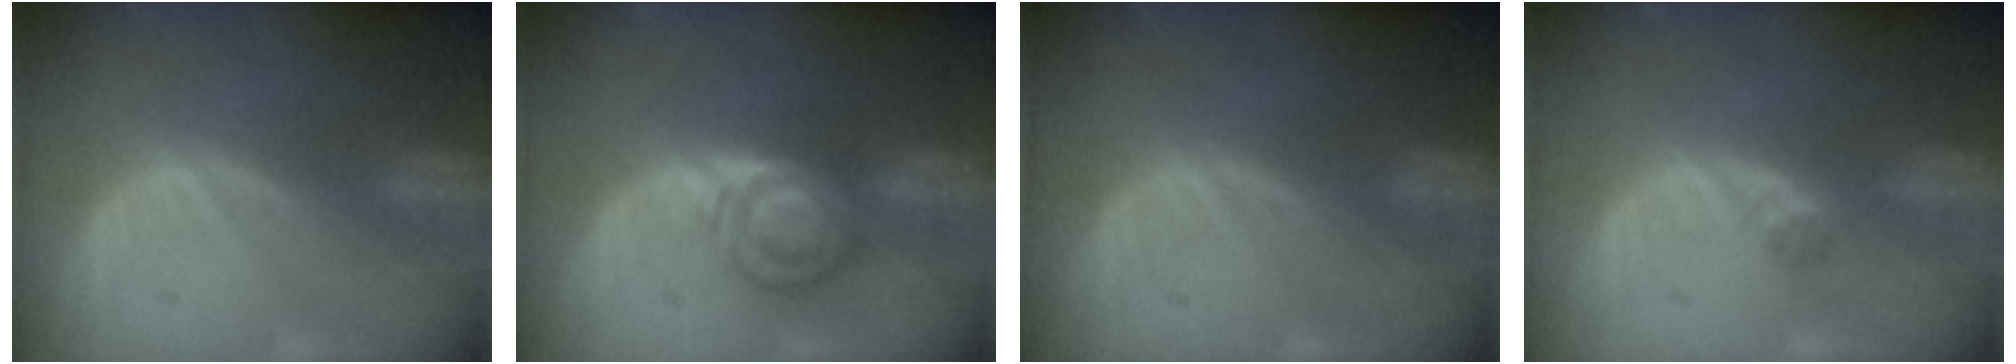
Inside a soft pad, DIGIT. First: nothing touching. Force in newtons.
{"total": 6.0, "press": 5.8, "slide": 1.2}
{"total": 0.0}
{"total": 1.3, "press": 1.1, "slide": 0.7}